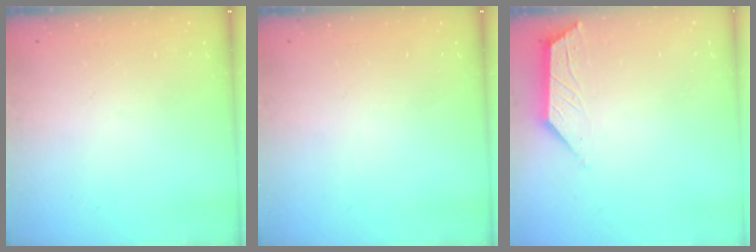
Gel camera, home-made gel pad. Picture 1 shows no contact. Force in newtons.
{"total": 0.0}
{"total": 2.8, "press": 2.8, "slide": 0.5}